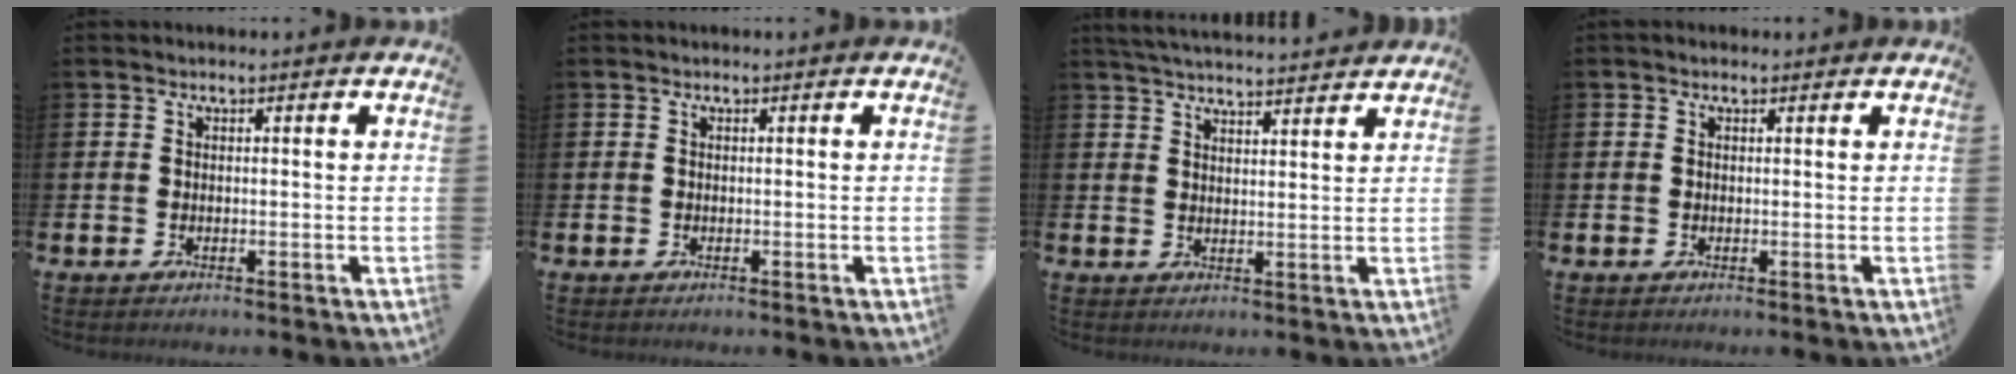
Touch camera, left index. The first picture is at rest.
{"total": 0.0}
{"total": 4.1, "force": [4.1, -0.1, 0.3], "torque": [-0.016, -0.022, 0.075]}
{"total": 0.6, "force": [0.3, 0.4, 0.2], "torque": [0.011, 0.000, 0.001]}